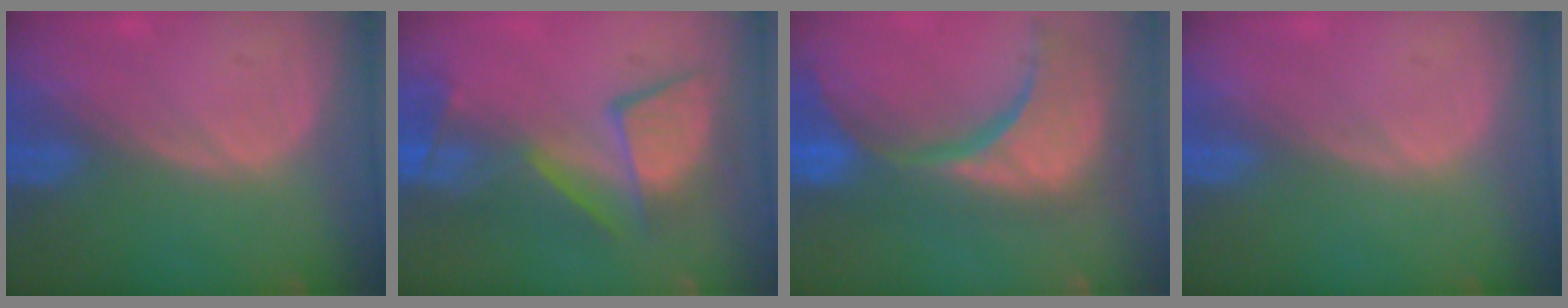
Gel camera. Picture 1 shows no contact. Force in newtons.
{"total": 9.5, "press": 9.2, "slide": 2.1}
{"total": 15.3, "press": 12.1, "slide": 9.4}
{"total": 0.0}